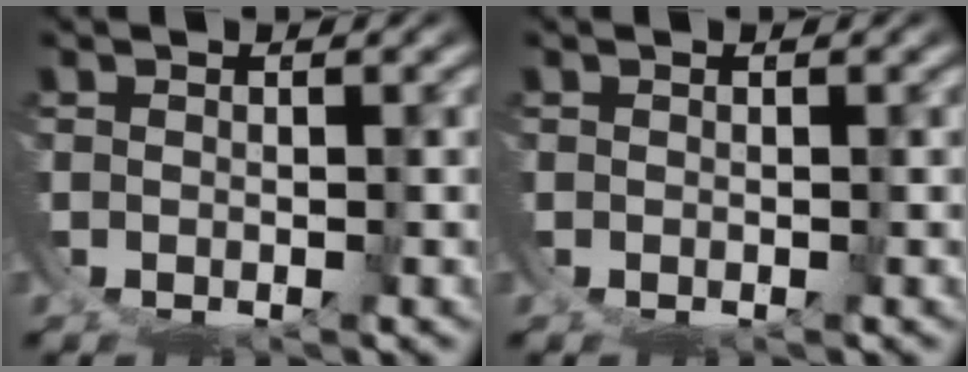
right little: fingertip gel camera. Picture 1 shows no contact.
{"total": 0.0}